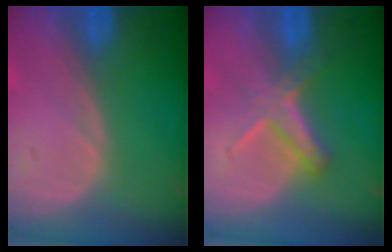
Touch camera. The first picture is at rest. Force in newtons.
{"total": 5.8, "press": 5.1, "slide": 2.6}